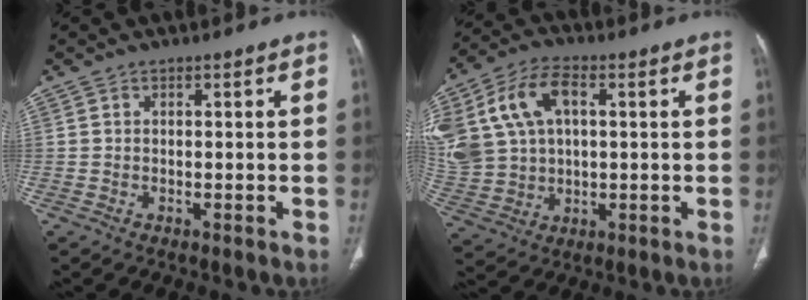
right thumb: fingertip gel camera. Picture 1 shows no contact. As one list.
[{"total": 19.5, "force": [5.1, 13.4, 13.3], "torque": [-0.299, 0.020, 0.104]}]